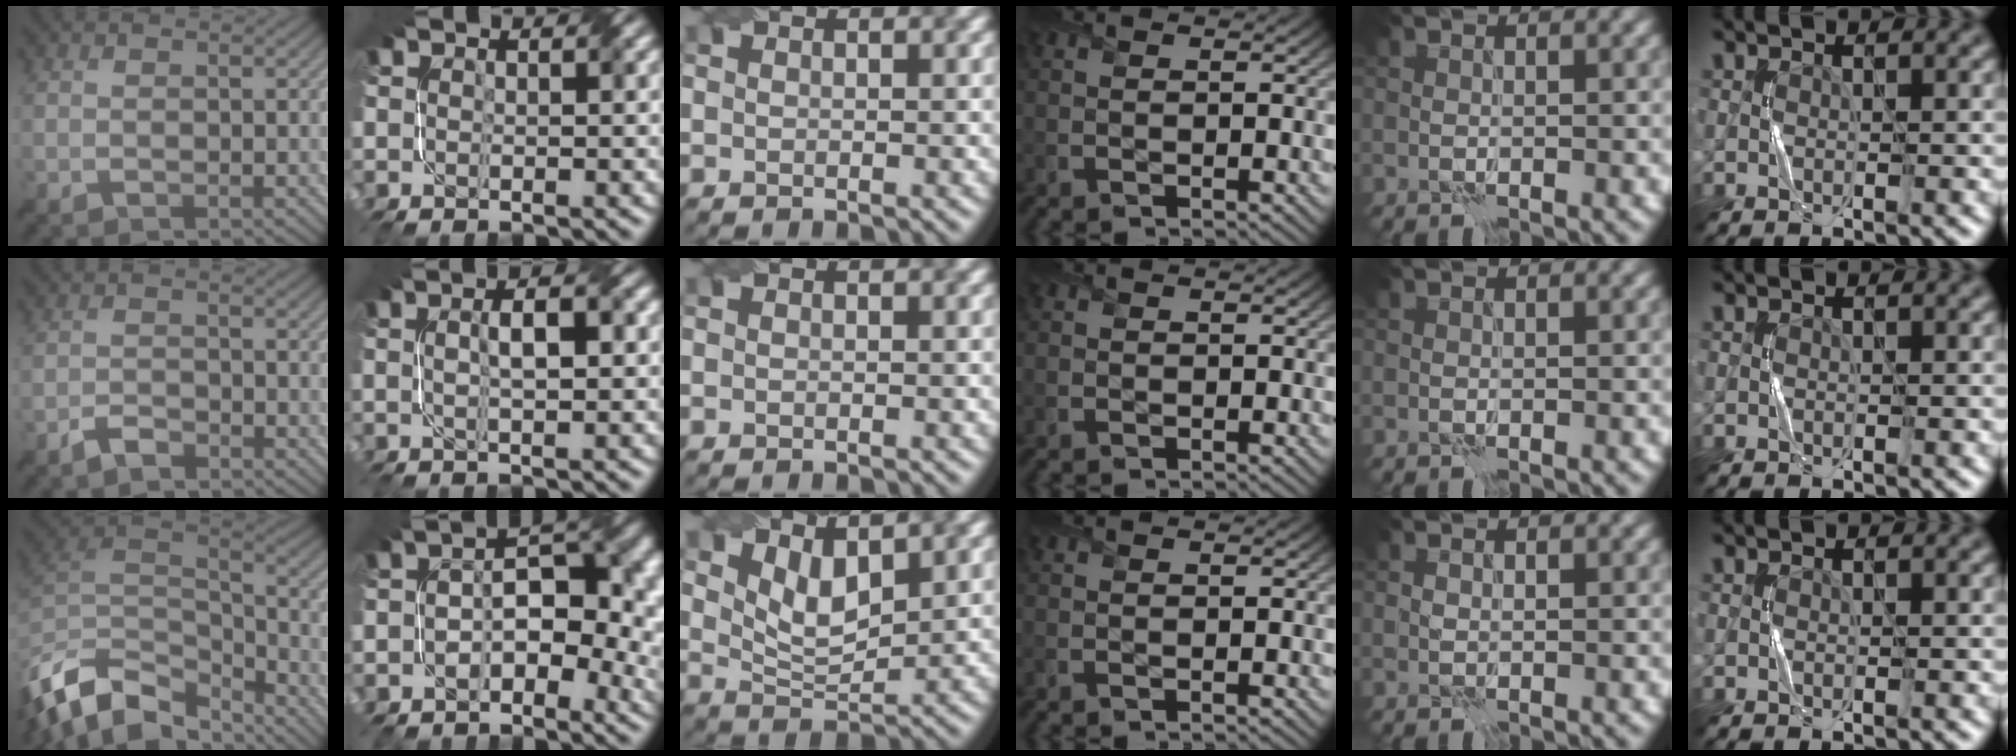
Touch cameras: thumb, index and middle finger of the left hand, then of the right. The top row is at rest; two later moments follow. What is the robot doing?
{"motion": "twist", "object": "screw"}